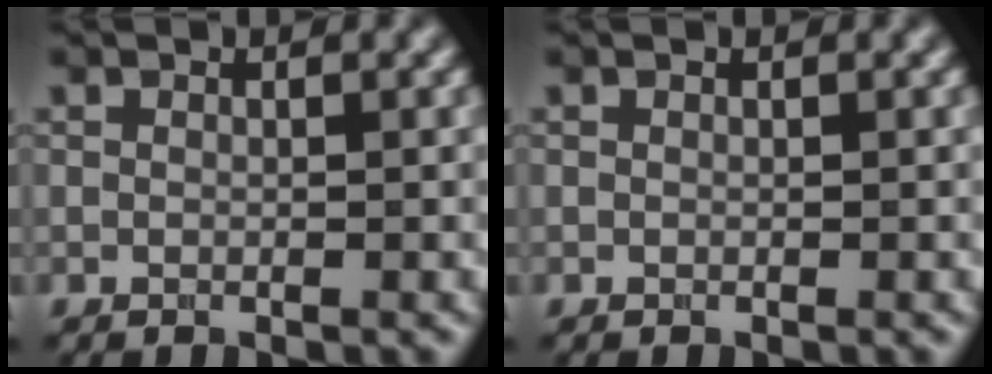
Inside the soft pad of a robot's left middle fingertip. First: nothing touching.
{"total": 0.0}